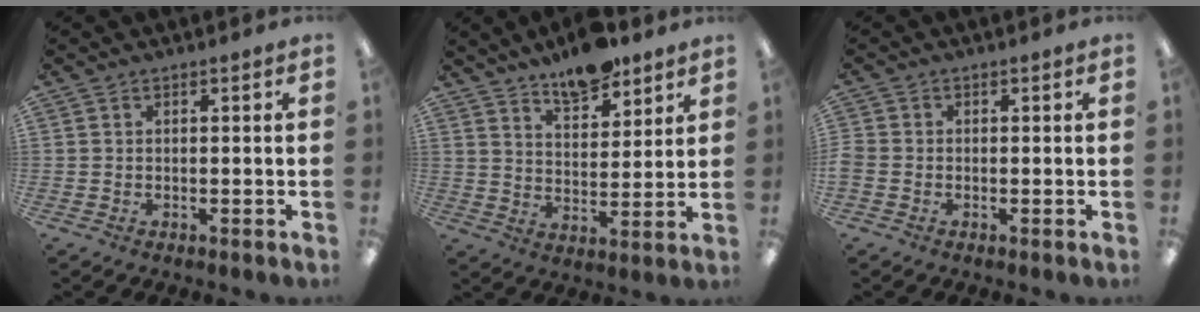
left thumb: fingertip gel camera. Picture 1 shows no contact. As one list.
[{"total": 10.0, "force": [8.2, 3.8, 4.2], "torque": [-0.056, -0.048, 0.145]}, {"total": 1.6, "force": [-0.6, 1.4, 0.7], "torque": [-0.010, 0.005, -0.010]}]